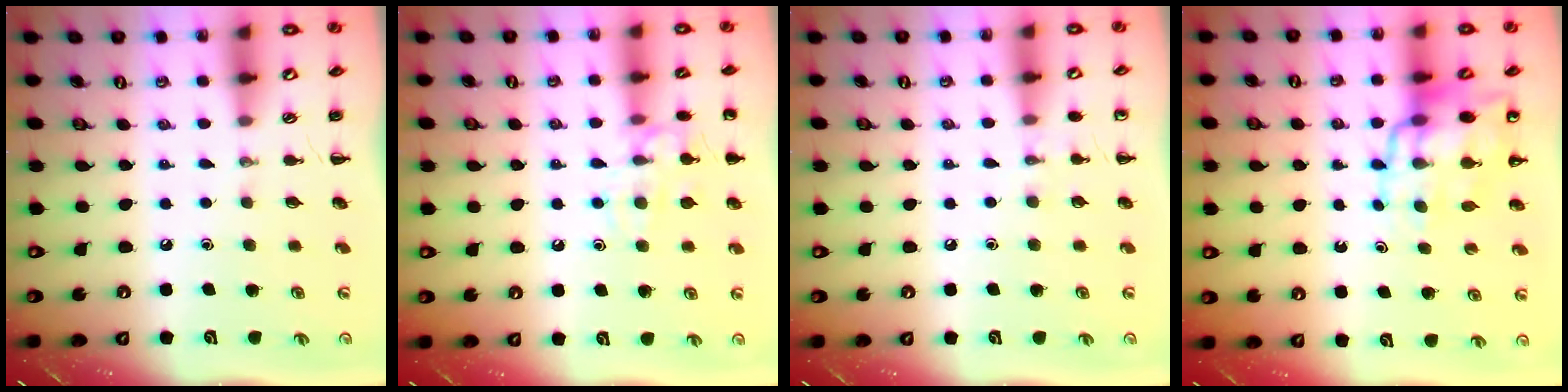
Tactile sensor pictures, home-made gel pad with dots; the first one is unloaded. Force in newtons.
{"total": 11.7, "press": 11.6, "slide": 0.7}
{"total": 4.8, "press": 4.5, "slide": 1.5}
{"total": 14.0, "press": 13.5, "slide": 3.7}